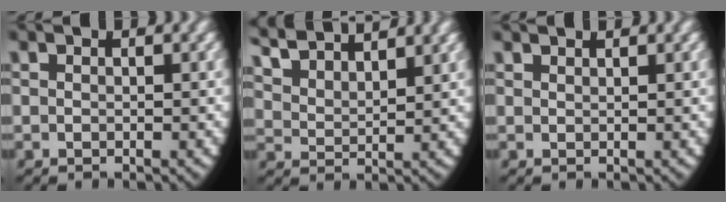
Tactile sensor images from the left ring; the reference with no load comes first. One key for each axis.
{"total": 5.2, "fx": 4.1, "fy": 2.3, "fz": 2.3, "tx": -0.062, "ty": 0.000, "tz": 0.073}
{"total": 1.2, "fx": 1.0, "fy": -0.7, "fz": -0.1, "tx": 0.005, "ty": -0.003, "tz": 0.023}